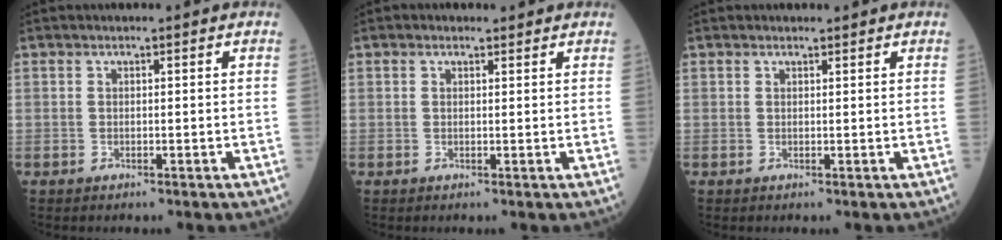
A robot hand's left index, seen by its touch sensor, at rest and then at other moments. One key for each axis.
{"total": 1.1, "fx": 0.8, "fy": 0.7, "fz": 0.2, "tx": -0.004, "ty": 0.002, "tz": 0.008}
{"total": 0.8, "fx": 0.8, "fy": 0.2, "fz": 0.0, "tx": -0.007, "ty": -0.001, "tz": 0.011}